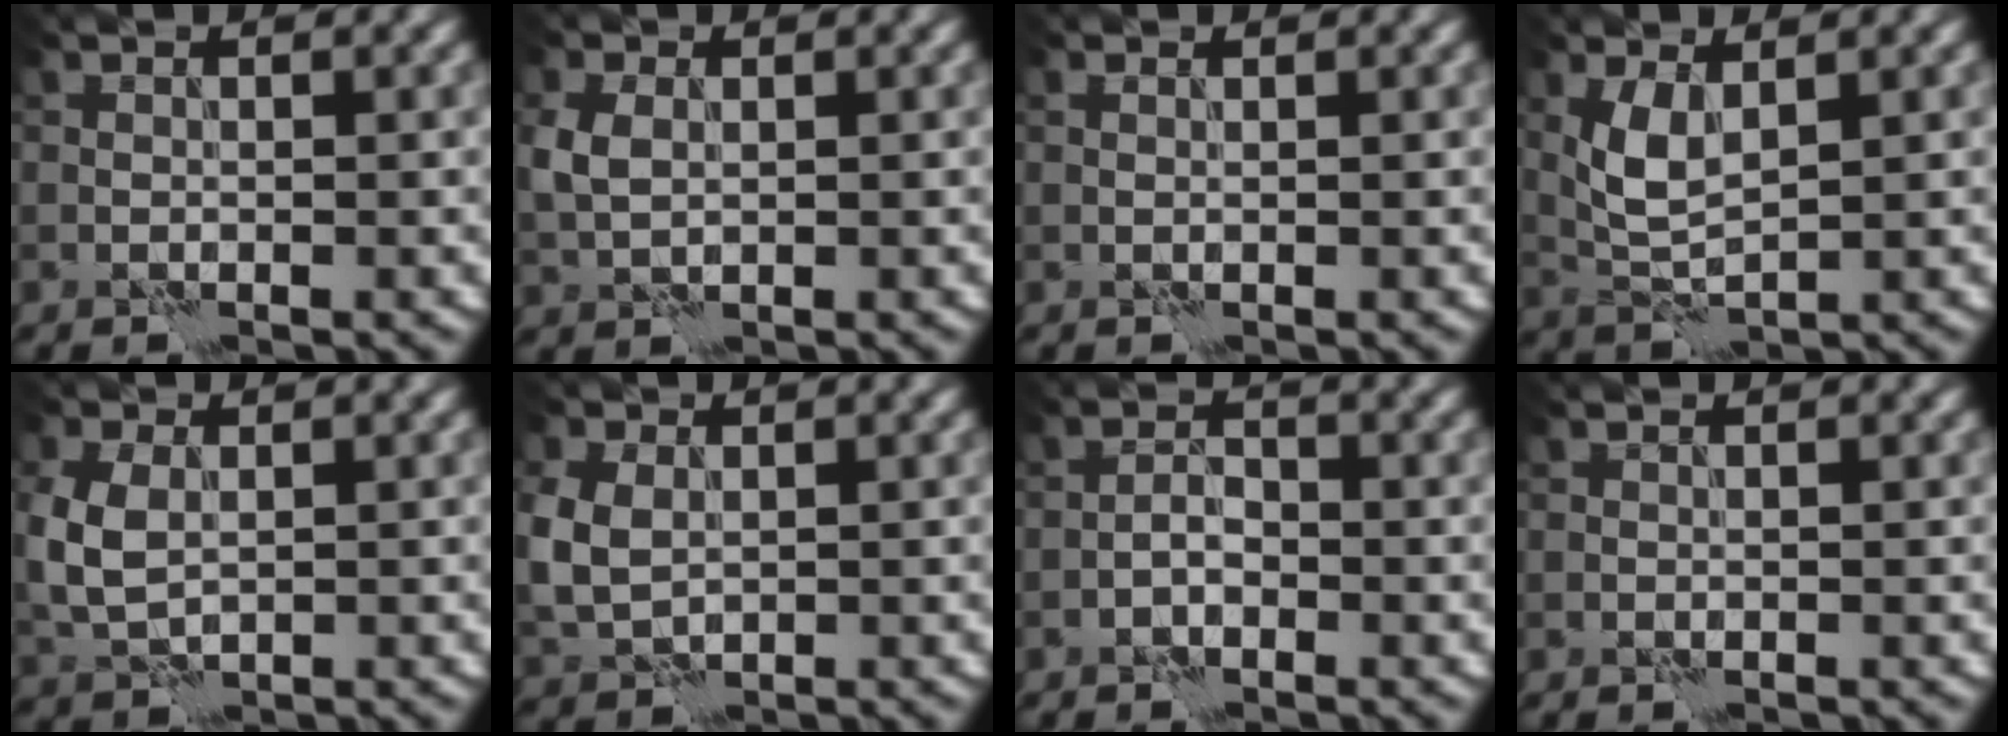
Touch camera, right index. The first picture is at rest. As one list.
[{"total": 2.8, "force": [0.4, 2.0, 1.9], "torque": [-0.049, 0.006, 0.005]}, {"total": 0.5, "force": [0.3, 0.3, 0.3], "torque": [-0.006, 0.002, 0.004]}, {"total": 3.3, "force": [1.1, 1.4, 2.8], "torque": [-0.067, -0.001, 0.025]}, {"total": 4.4, "force": [0.2, 3.0, 3.2], "torque": [-0.085, 0.003, 0.005]}, {"total": 4.6, "force": [0.2, 3.5, 3.0], "torque": [-0.085, 0.000, 0.007]}, {"total": 1.5, "force": [-0.8, 0.7, 1.0], "torque": [-0.014, 0.008, -0.020]}, {"total": 0.0}]